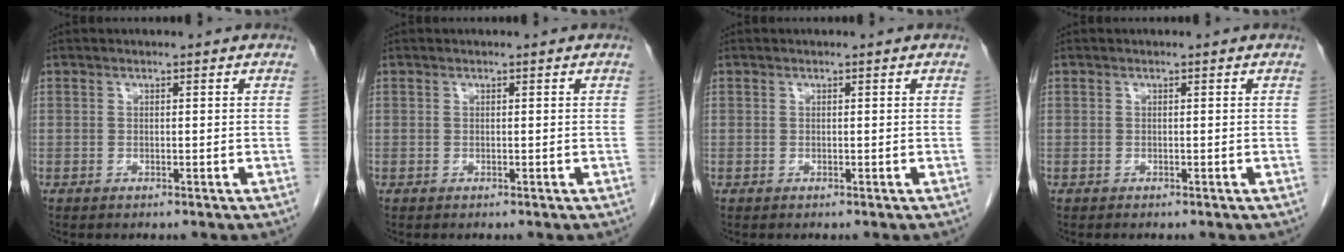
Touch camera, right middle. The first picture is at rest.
{"total": 0.0}
{"total": 0.0}
{"total": 0.0}